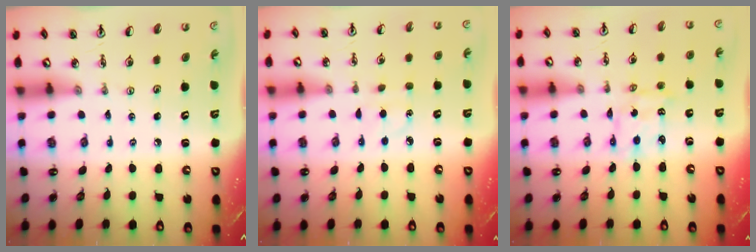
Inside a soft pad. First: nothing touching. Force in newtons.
{"total": 3.5, "press": 3.5, "slide": 0.4}
{"total": 2.1, "press": 2.1, "slide": 0.1}